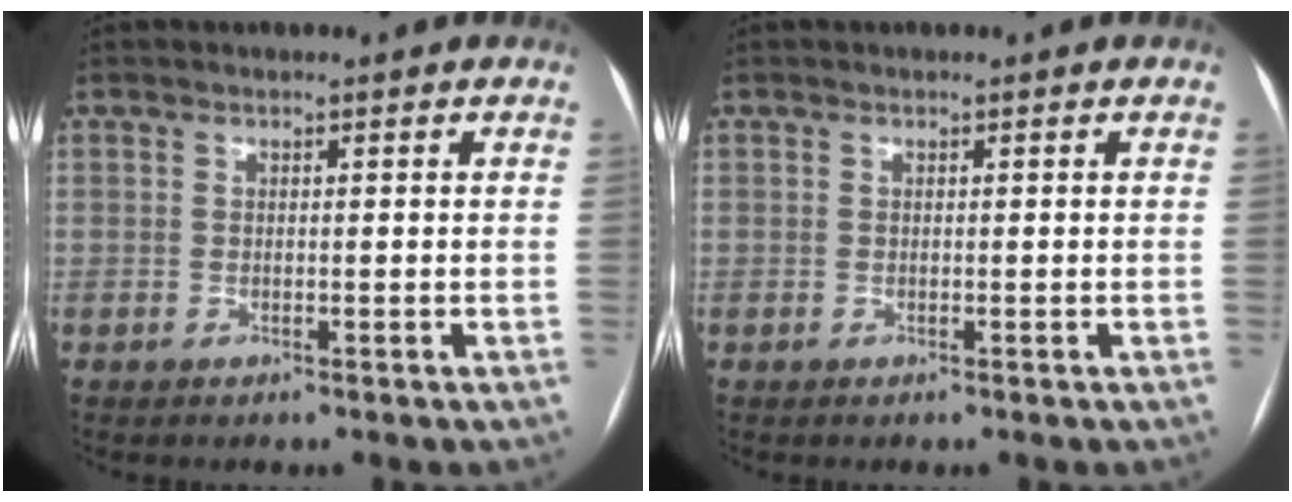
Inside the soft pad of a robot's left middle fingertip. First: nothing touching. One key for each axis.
{"total": 0.0}